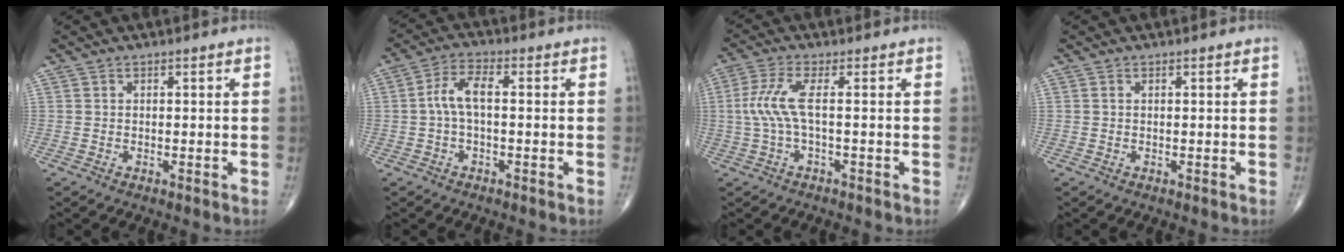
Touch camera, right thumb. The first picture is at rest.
{"total": 5.5, "force": [-0.1, 2.3, 5.0], "torque": [-0.104, 0.021, -0.009]}
{"total": 5.8, "force": [-0.1, 1.0, 5.7], "torque": [-0.158, 0.013, -0.006]}
{"total": 0.0}